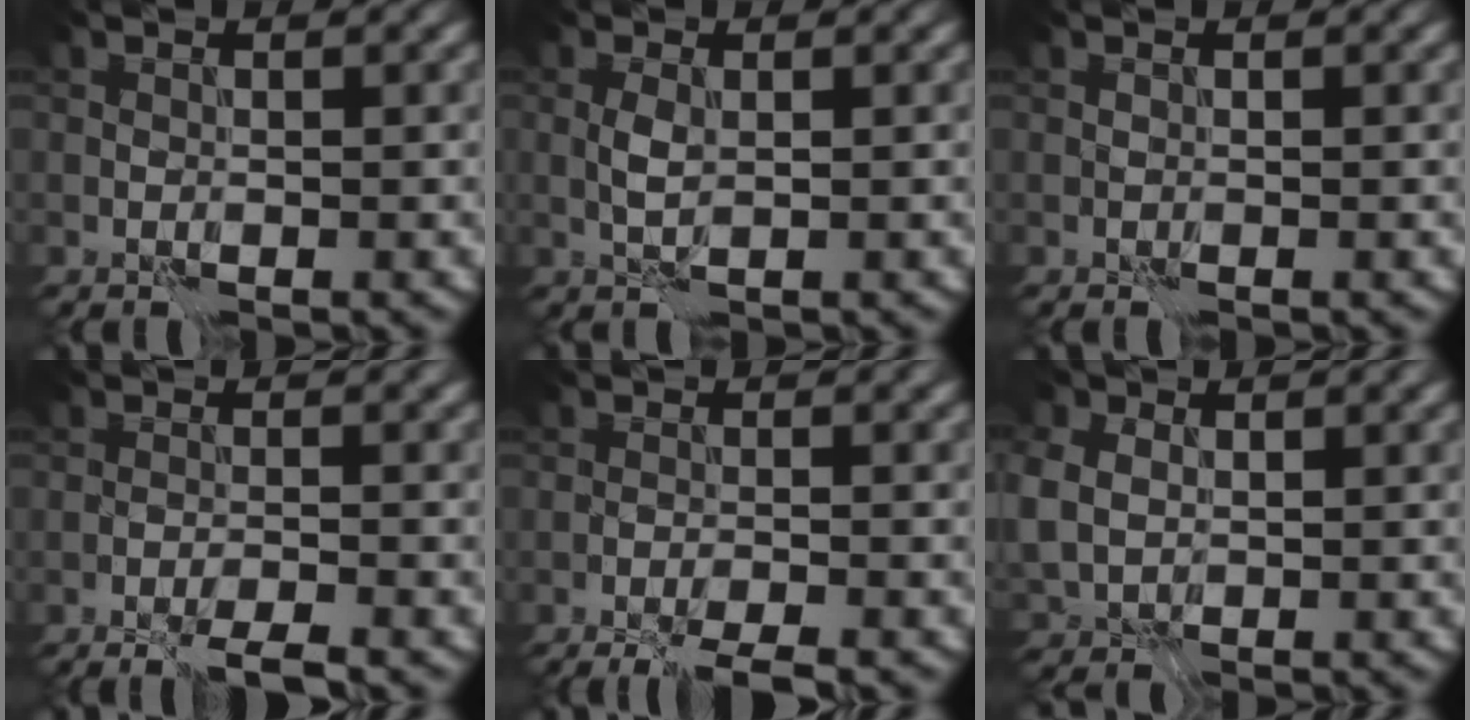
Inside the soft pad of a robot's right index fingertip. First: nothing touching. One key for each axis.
{"total": 1.0, "fx": 0.2, "fy": 0.3, "fz": 1.0, "tx": -0.021, "ty": 0.001, "tz": 0.004}
{"total": 0.0}
{"total": 2.3, "fx": -1.9, "fy": -0.1, "fz": 1.3, "tx": -0.020, "ty": 0.001, "tz": -0.037}
{"total": 3.7, "fx": -3.1, "fy": 0.2, "fz": 2.0, "tx": -0.034, "ty": -0.008, "tz": -0.051}
{"total": 4.2, "fx": 0.6, "fy": 3.5, "fz": 2.3, "tx": -0.085, "ty": 0.000, "tz": 0.019}